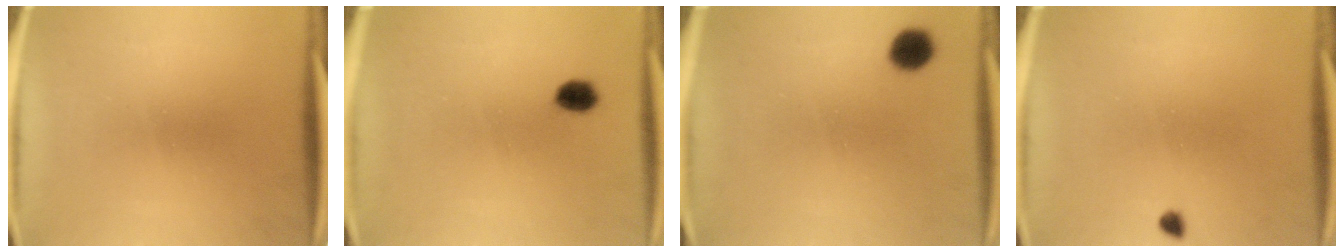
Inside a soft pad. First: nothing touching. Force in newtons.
{"total": 3.2}
{"total": 4.8}
{"total": 1.2}